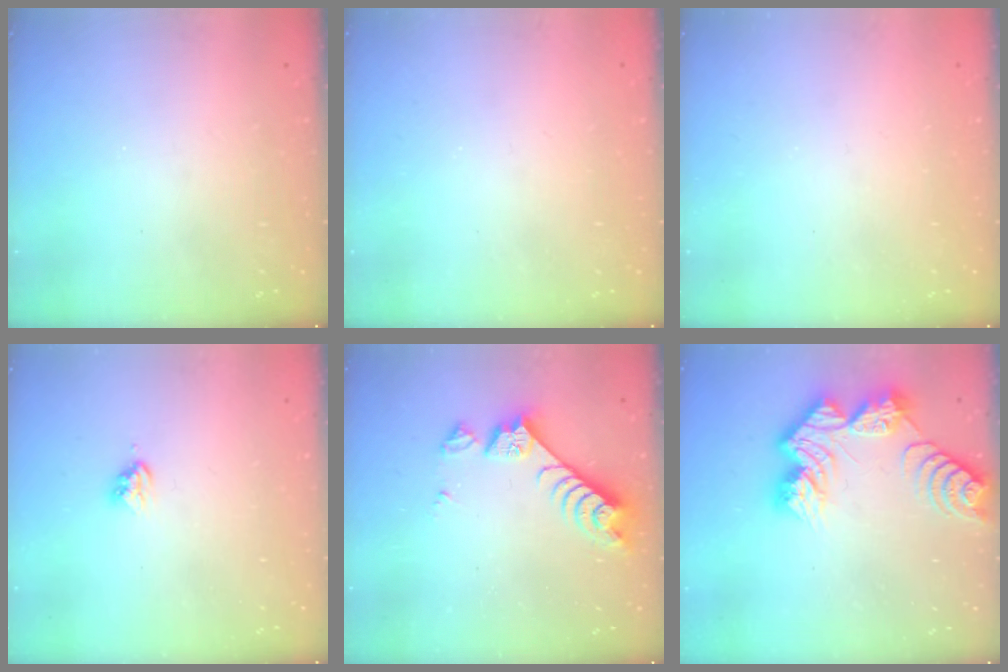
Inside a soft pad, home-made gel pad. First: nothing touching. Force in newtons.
{"total": 0.0}
{"total": 0.0}
{"total": 3.5, "press": 3.5, "slide": 0.4}
{"total": 8.0, "press": 7.9, "slide": 0.7}
{"total": 14.6, "press": 14.6, "slide": 1.3}